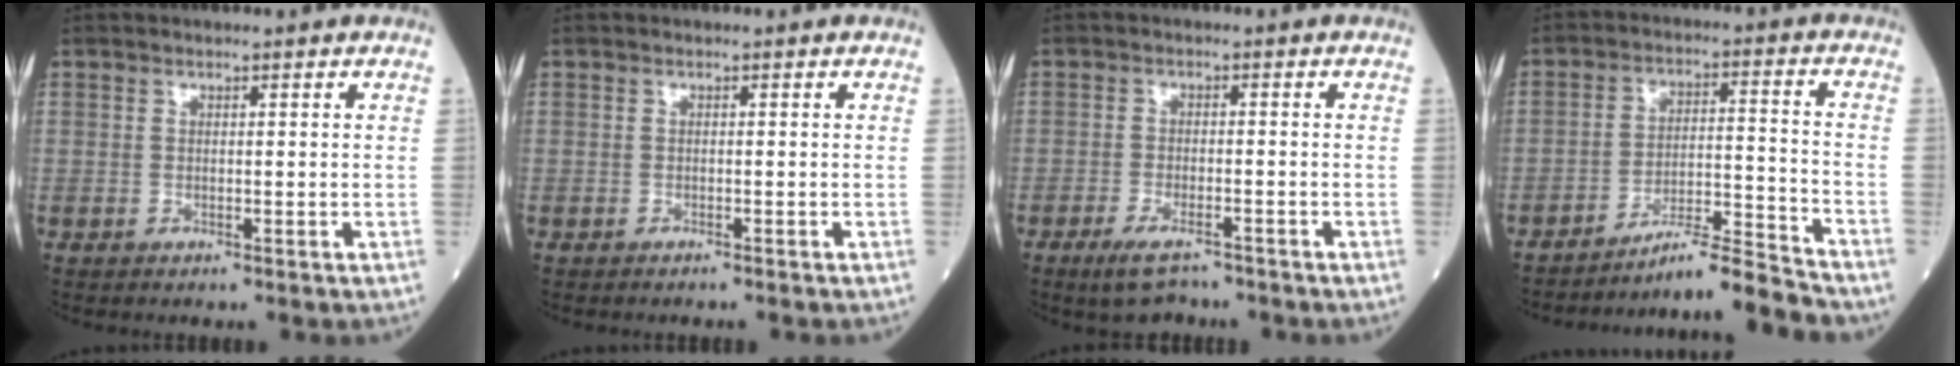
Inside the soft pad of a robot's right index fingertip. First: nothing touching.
{"total": 1.2, "force": [-1.0, -0.1, 0.6], "torque": [-0.009, 0.001, -0.011]}
{"total": 4.4, "force": [-3.4, 1.2, 2.6], "torque": [-0.056, -0.005, -0.054]}
{"total": 9.5, "force": [-9.1, -1.9, 1.8], "torque": [-0.021, 0.018, -0.154]}